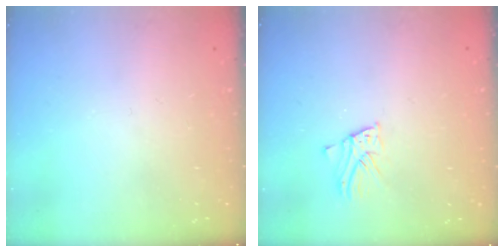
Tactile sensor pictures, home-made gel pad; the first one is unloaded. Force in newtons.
{"total": 4.3, "press": 4.3, "slide": 0.2}